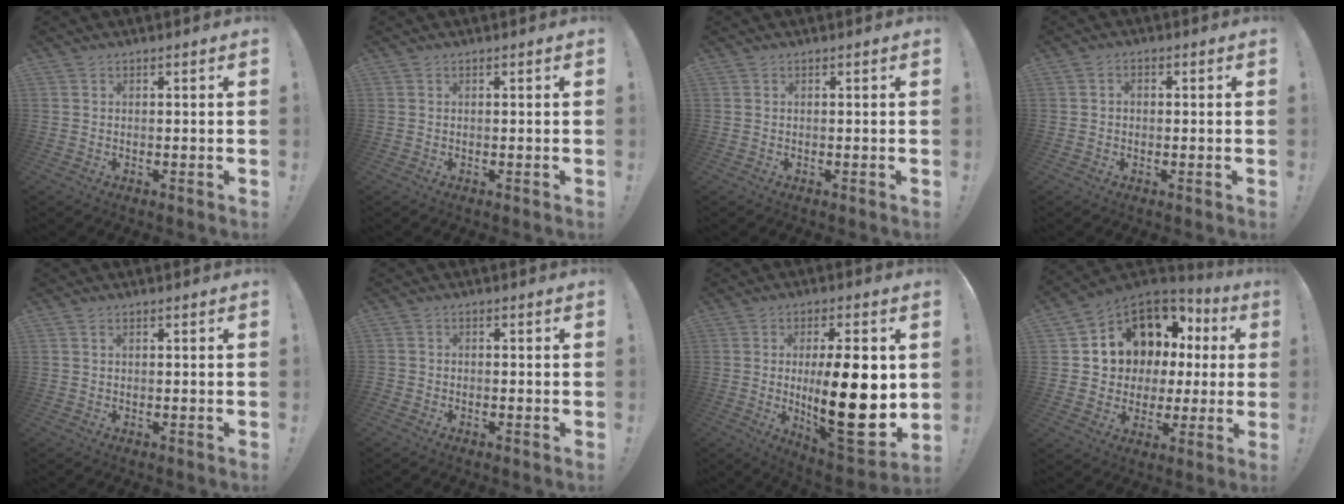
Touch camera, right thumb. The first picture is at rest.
{"total": 0.0}
{"total": 0.0}
{"total": 1.6, "force": [-0.6, 1.2, 0.9], "torque": [-0.015, 0.007, -0.011]}
{"total": 0.6, "force": [0.3, 0.3, 0.4], "torque": [-0.008, 0.000, 0.006]}
{"total": 1.4, "force": [-1.1, 0.8, 0.4], "torque": [-0.005, 0.006, -0.021]}
{"total": 23.5, "force": [0.1, 7.1, 22.4], "torque": [-0.357, -0.029, 0.003]}
{"total": 11.5, "force": [5.5, 9.2, 4.3], "torque": [-0.073, -0.046, 0.119]}